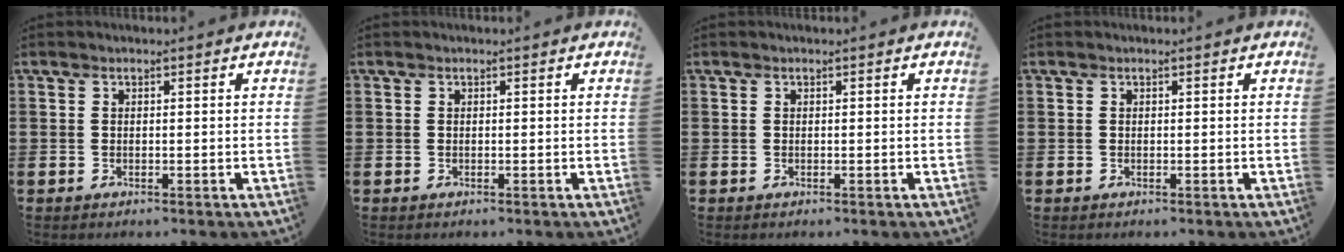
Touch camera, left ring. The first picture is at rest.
{"total": 0.0}
{"total": 0.0}
{"total": 0.0}